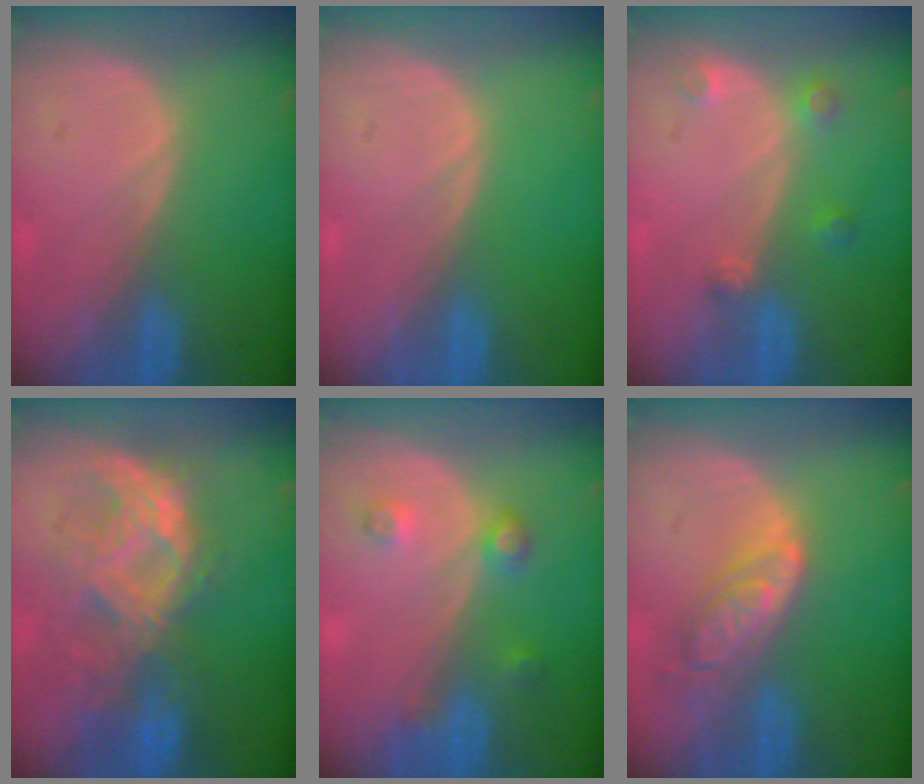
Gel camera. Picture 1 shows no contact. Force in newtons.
{"total": 0.0}
{"total": 2.6, "press": 2.6, "slide": 0.4}
{"total": 8.8, "press": 8.5, "slide": 2.0}
{"total": 3.5, "press": 3.3, "slide": 1.3}
{"total": 6.2, "press": 5.5, "slide": 3.0}